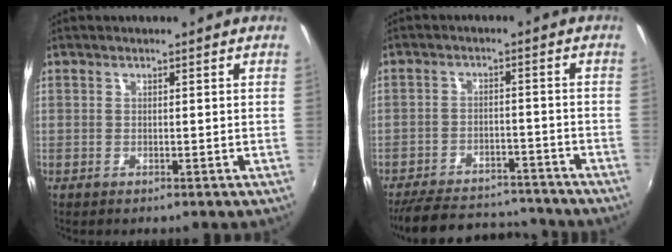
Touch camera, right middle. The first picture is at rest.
{"total": 17.6, "force": [-15.4, 5.5, 6.4], "torque": [-0.149, 0.005, -0.214]}